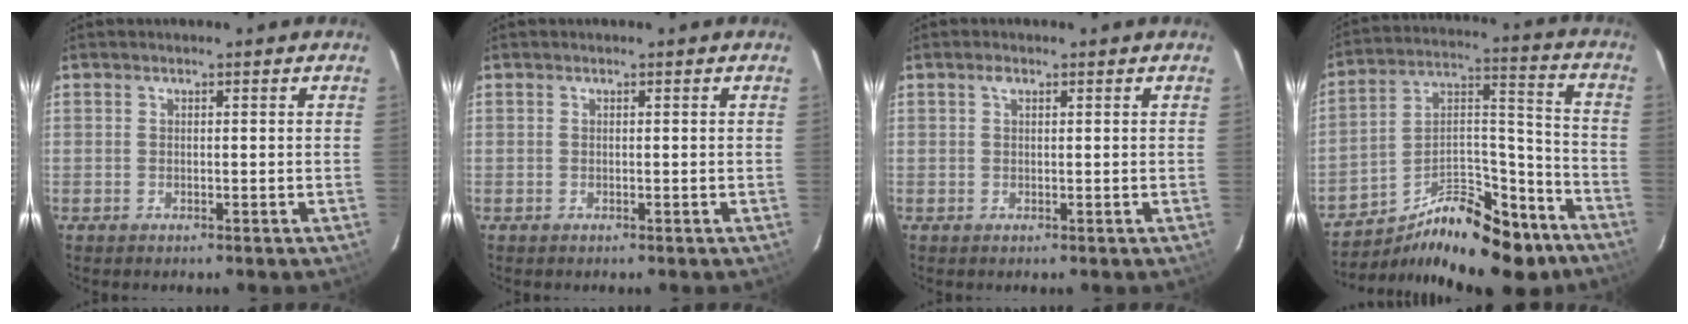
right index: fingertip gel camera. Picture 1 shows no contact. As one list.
[{"total": 0.0}, {"total": 1.0, "force": [0.5, 0.5, 0.6], "torque": [-0.012, 0.005, 0.009]}, {"total": 22.0, "force": [-15.7, 9.3, 12.2], "torque": [-0.198, 0.035, -0.229]}]